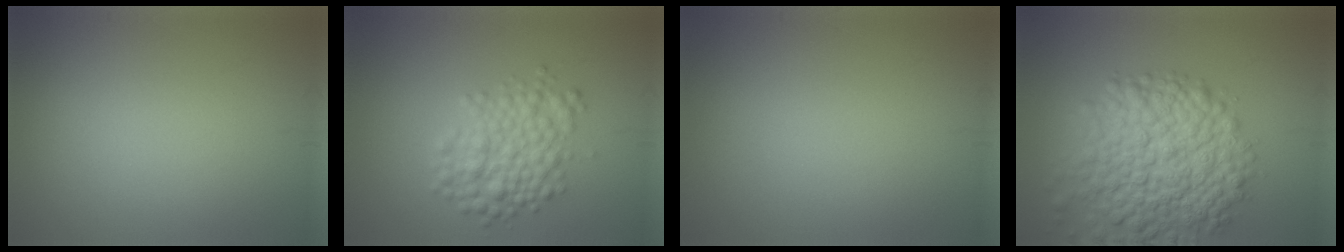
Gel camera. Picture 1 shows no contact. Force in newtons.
{"total": 4.4, "press": 4.4, "slide": 0.1}
{"total": 0.0}
{"total": 10.1, "press": 10.1, "slide": 0.5}